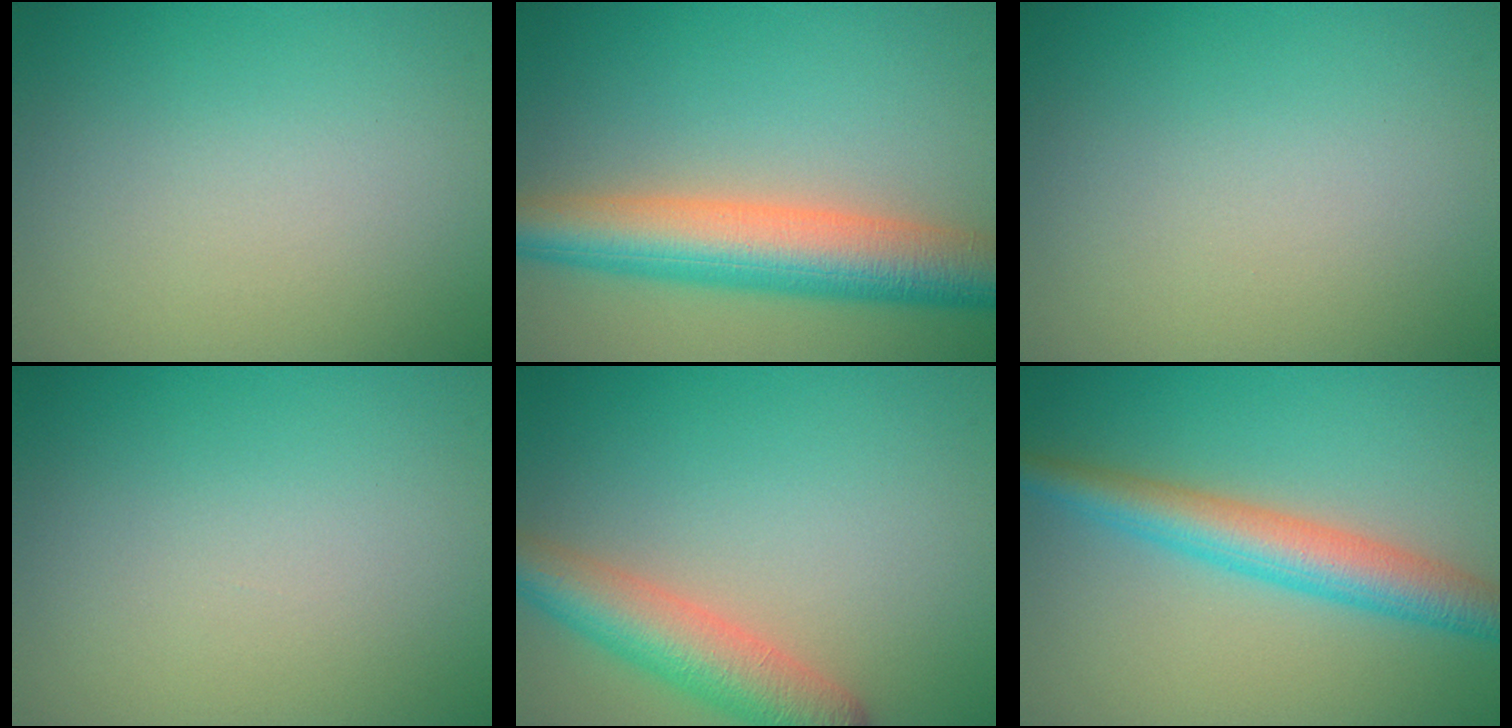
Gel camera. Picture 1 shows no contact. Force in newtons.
{"total": 8.0, "press": 8.0, "slide": 0.2}
{"total": 0.0}
{"total": 0.0}
{"total": 5.3, "press": 5.3, "slide": 0.3}
{"total": 4.8, "press": 4.8, "slide": 0.0}